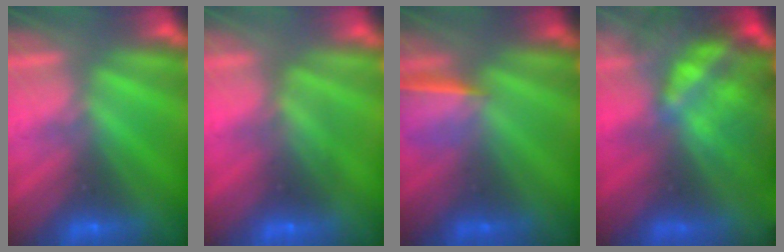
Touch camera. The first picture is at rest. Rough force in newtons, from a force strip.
{"total": 2.6}
{"total": 1.6}
{"total": 9.8}